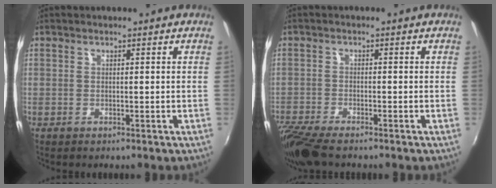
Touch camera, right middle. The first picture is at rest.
{"total": 8.5, "force": [-6.9, 1.8, 4.6], "torque": [-0.123, -0.038, -0.129]}